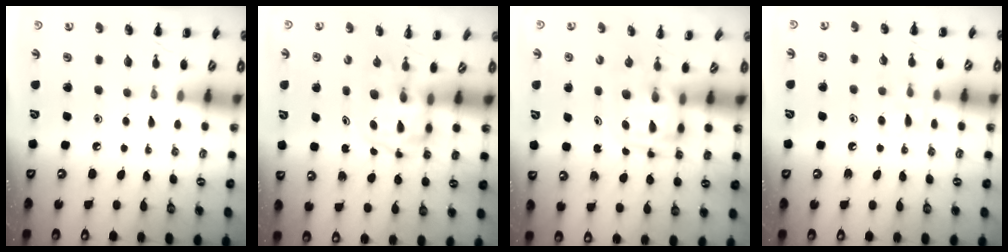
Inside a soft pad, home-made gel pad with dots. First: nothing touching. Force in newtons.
{"total": 3.8, "press": 3.8, "slide": 0.6}
{"total": 3.9, "press": 3.8, "slide": 0.7}
{"total": 7.4, "press": 7.1, "slide": 2.1}